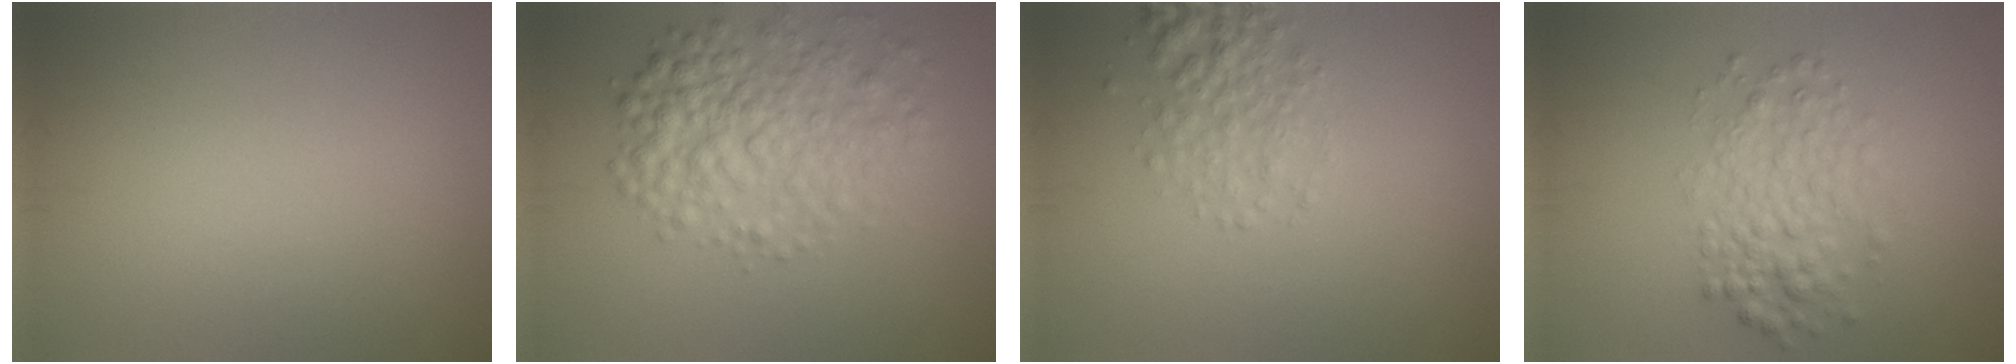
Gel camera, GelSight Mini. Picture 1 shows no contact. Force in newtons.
{"total": 5.8, "press": 5.8, "slide": 0.2}
{"total": 2.9, "press": 2.9, "slide": 0.2}
{"total": 3.9, "press": 3.9, "slide": 0.1}